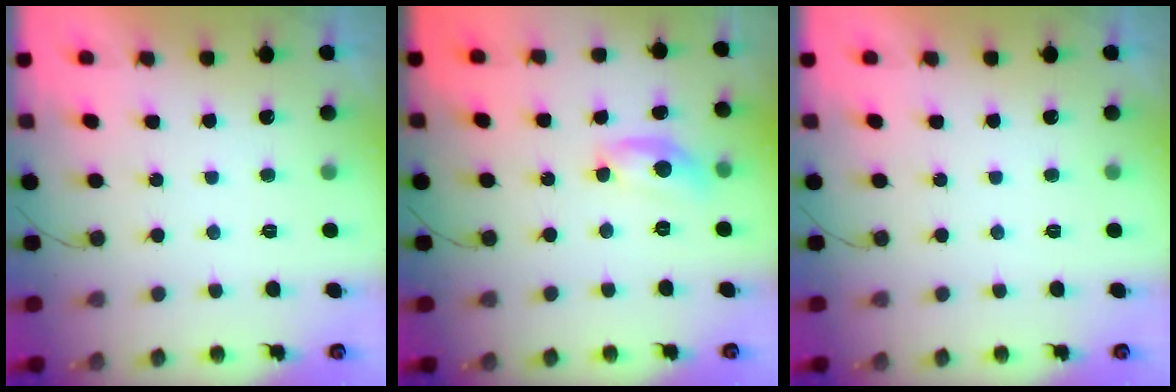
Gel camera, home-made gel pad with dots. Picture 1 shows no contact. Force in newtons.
{"total": 10.5, "press": 10.5, "slide": 0.5}
{"total": 0.0}